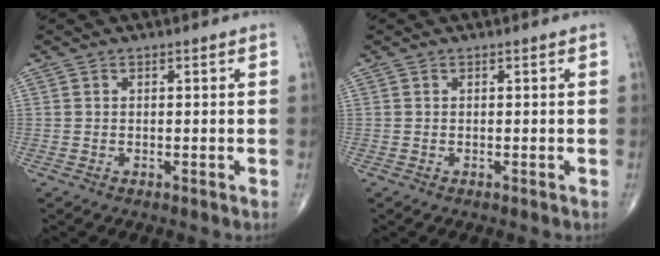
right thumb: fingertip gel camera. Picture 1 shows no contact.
{"total": 0.0}